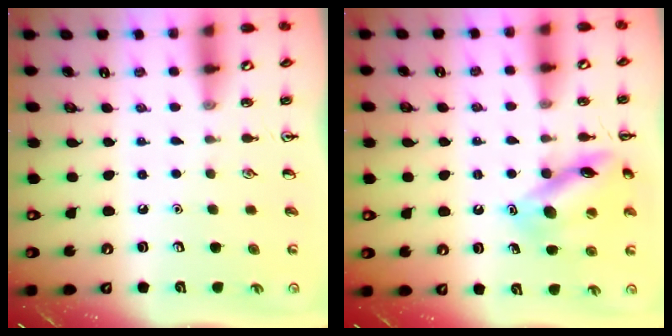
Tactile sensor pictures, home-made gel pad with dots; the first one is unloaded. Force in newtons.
{"total": 12.8, "press": 12.8, "slide": 0.8}